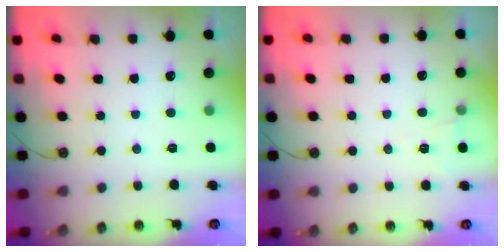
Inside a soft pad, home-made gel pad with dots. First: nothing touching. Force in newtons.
{"total": 5.6, "press": 3.6, "slide": 4.4}